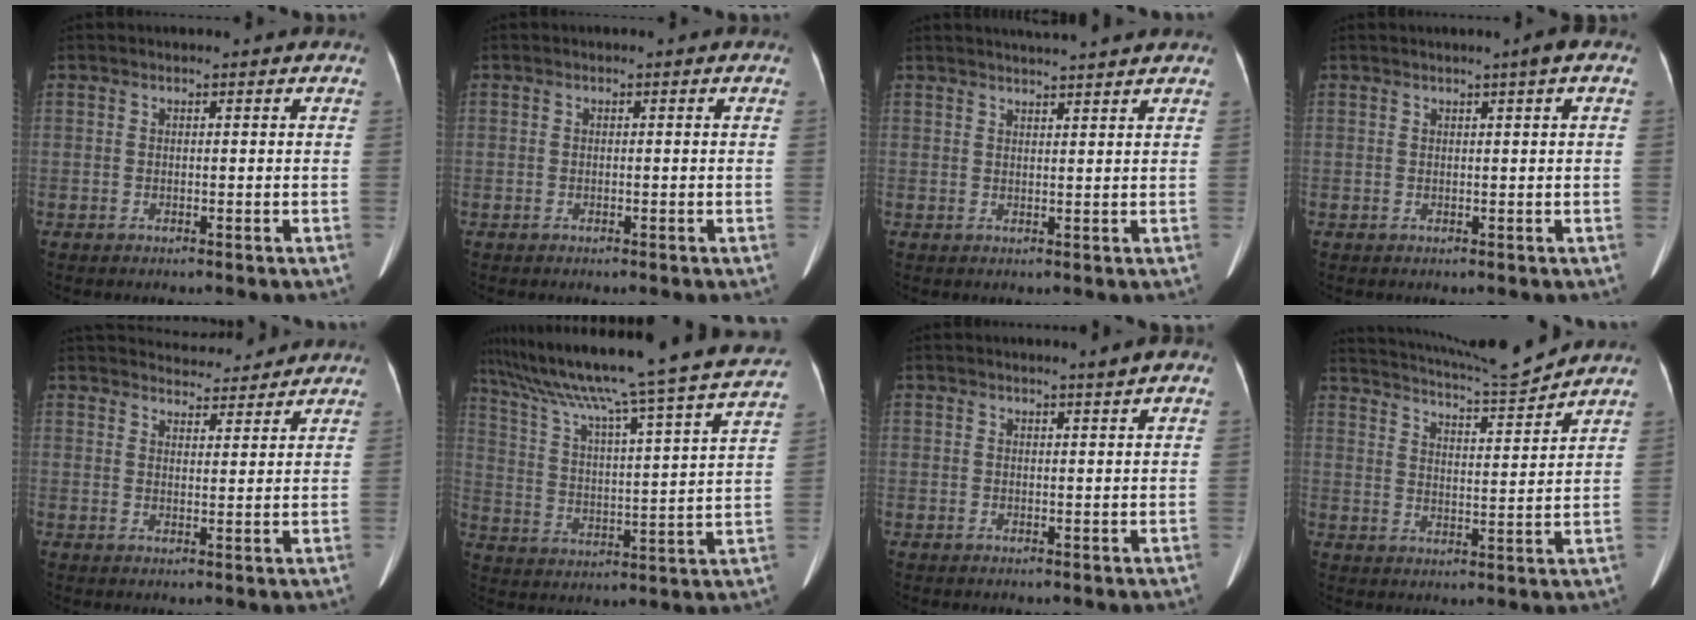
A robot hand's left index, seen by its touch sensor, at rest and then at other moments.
{"total": 0.0}
{"total": 6.1, "force": [5.8, -0.3, 2.0], "torque": [-0.033, 0.022, 0.074]}
{"total": 1.5, "force": [0.8, -0.2, 1.3], "torque": [-0.021, 0.001, 0.012]}
{"total": 9.3, "force": [9.0, 1.9, 1.6], "torque": [-0.016, 0.012, 0.122]}
{"total": 27.5, "force": [23.3, -1.2, 14.5], "torque": [-0.244, -0.027, 0.331]}
{"total": 1.3, "force": [1.0, -0.3, 0.8], "torque": [-0.011, -0.001, 0.017]}
{"total": 11.3, "force": [10.8, -1.6, 2.7], "torque": [-0.053, -0.021, 0.171]}